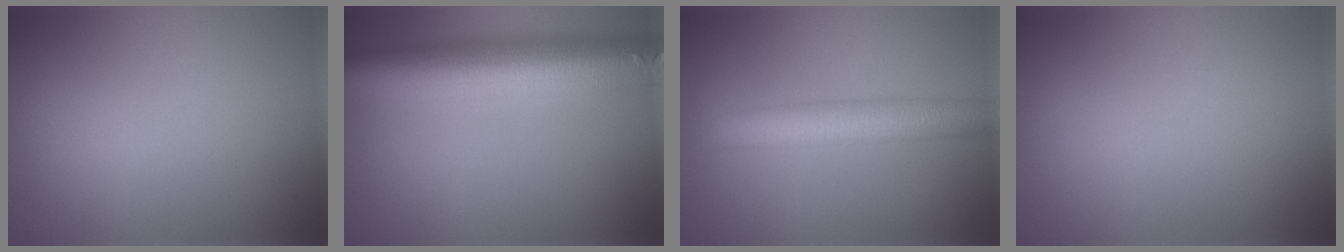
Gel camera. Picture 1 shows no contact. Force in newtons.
{"total": 11.2, "press": 11.1, "slide": 0.6}
{"total": 5.4, "press": 5.4, "slide": 0.2}
{"total": 0.0}